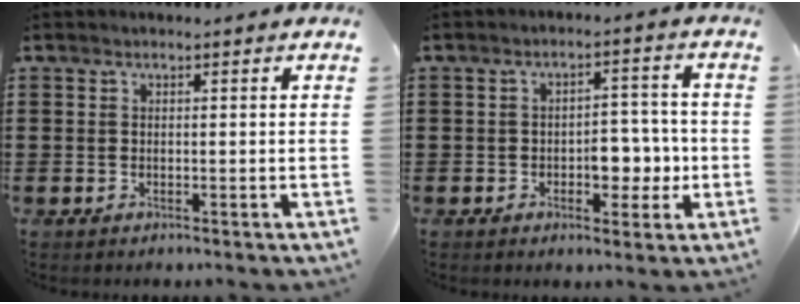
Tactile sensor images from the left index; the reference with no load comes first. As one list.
[{"total": 5.6, "force": [-1.4, 3.6, 4.1], "torque": [-0.052, 0.000, -0.033]}]